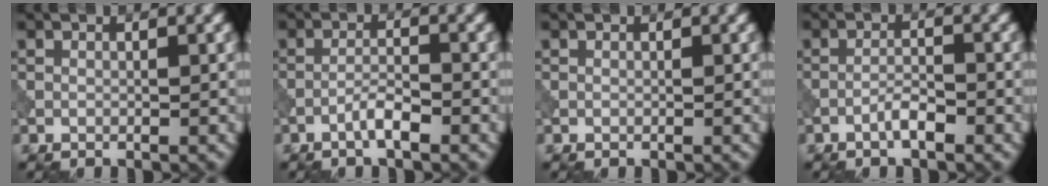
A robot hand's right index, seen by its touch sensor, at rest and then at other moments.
{"total": 2.0, "force": [-1.3, 0.3, 1.6], "torque": [-0.031, 0.011, -0.028]}
{"total": 0.0}
{"total": 1.7, "force": [-1.1, 0.3, 1.3], "torque": [-0.025, 0.009, -0.023]}